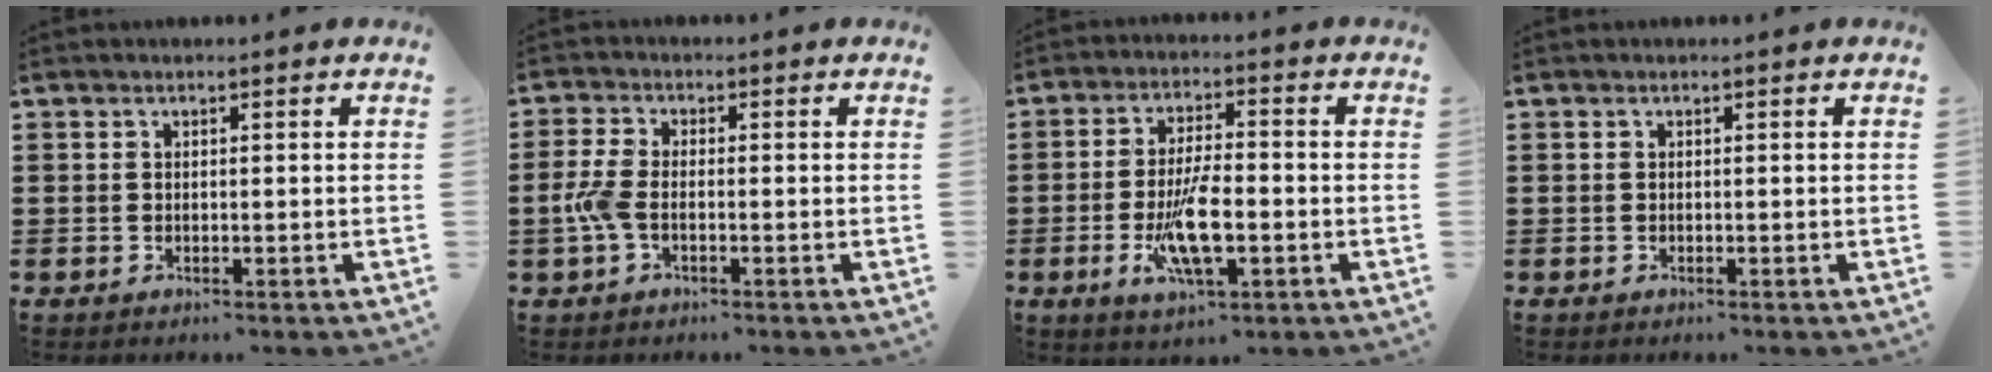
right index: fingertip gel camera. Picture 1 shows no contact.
{"total": 4.1, "force": [-1.1, 1.8, 3.5], "torque": [-0.096, -0.007, -0.030]}
{"total": 8.9, "force": [-2.5, 2.9, 8.0], "torque": [-0.162, -0.012, -0.043]}
{"total": 0.0}